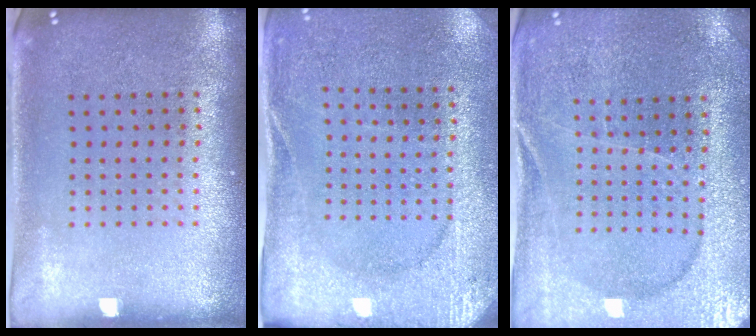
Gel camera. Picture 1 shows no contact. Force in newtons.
{"total": 2.6, "press": 2.5, "slide": 0.6}
{"total": 1.8, "press": 1.8, "slide": 0.2}